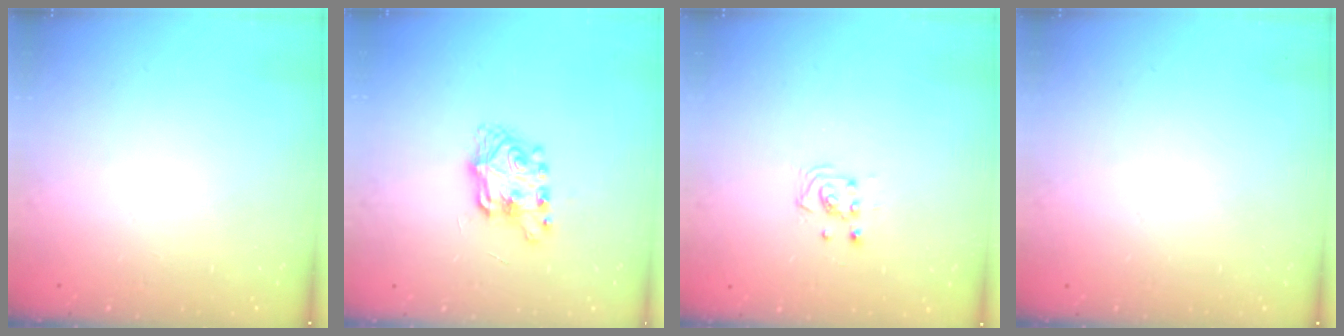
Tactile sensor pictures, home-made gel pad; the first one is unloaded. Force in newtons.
{"total": 7.9, "press": 7.9, "slide": 0.3}
{"total": 2.9, "press": 2.9, "slide": 0.3}
{"total": 0.0}